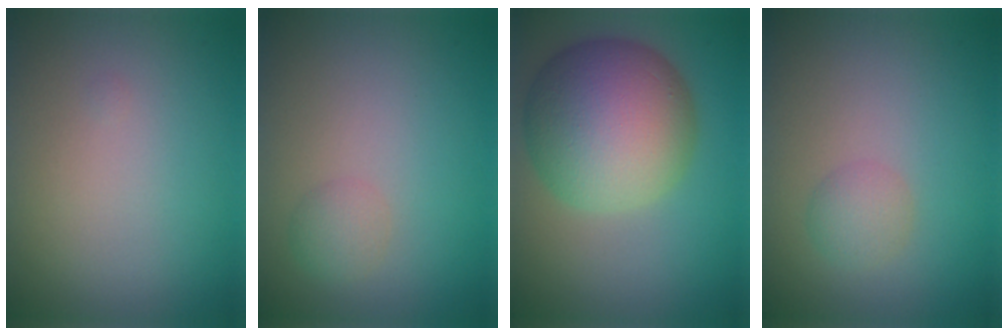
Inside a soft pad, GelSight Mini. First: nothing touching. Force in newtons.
{"total": 1.4, "press": 1.4, "slide": 0.1}
{"total": 10.9, "press": 10.9, "slide": 0.3}
{"total": 1.6, "press": 1.6, "slide": 0.0}